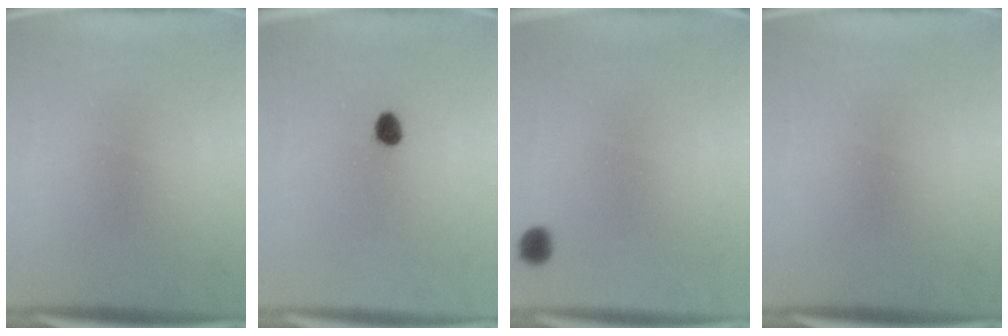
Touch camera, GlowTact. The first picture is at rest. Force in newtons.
{"total": 2.8}
{"total": 2.3}
{"total": 0.0}